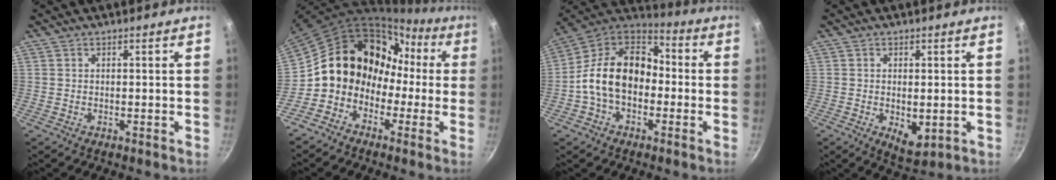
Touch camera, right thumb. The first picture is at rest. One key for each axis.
{"total": 14.8, "fx": -1.8, "fy": 12.8, "fz": 7.4, "tx": -0.078, "ty": 0.067, "tz": -0.046}
{"total": 16.9, "fx": -2.2, "fy": 11.9, "fz": 11.7, "tx": -0.173, "ty": 0.051, "tz": -0.057}
{"total": 5.4, "fx": -0.7, "fy": 3.0, "fz": 4.4, "tx": -0.059, "ty": -0.011, "tz": 0.001}